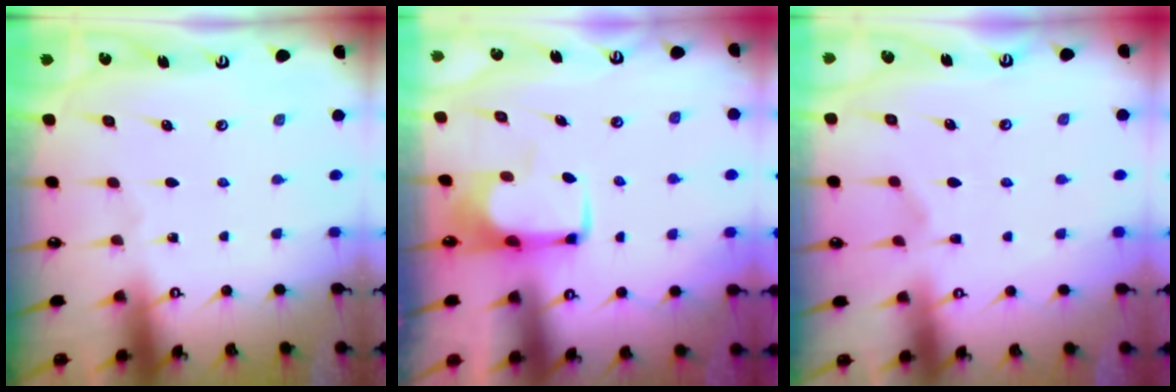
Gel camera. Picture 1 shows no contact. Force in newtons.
{"total": 1.6, "press": 1.5, "slide": 0.4}
{"total": 2.4, "press": 2.1, "slide": 1.2}